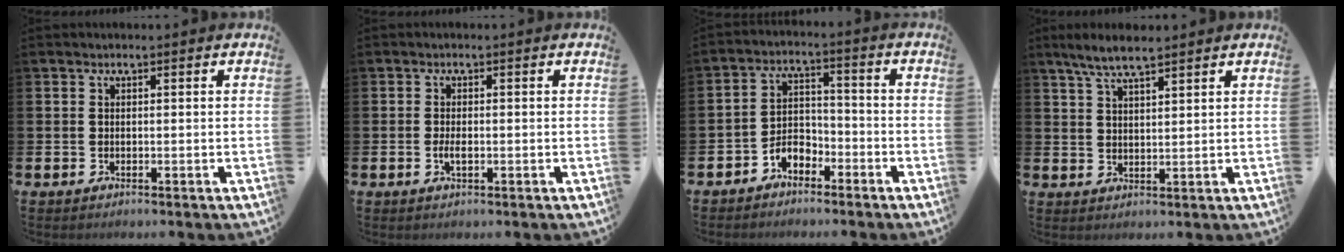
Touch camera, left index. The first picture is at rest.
{"total": 1.7, "force": [-0.3, 0.7, 1.5], "torque": [-0.029, 0.001, -0.006]}
{"total": 4.0, "force": [-3.1, 2.0, 1.4], "torque": [-0.028, 0.010, -0.064]}
{"total": 5.7, "force": [4.9, 1.0, 2.7], "torque": [-0.059, -0.012, 0.087]}